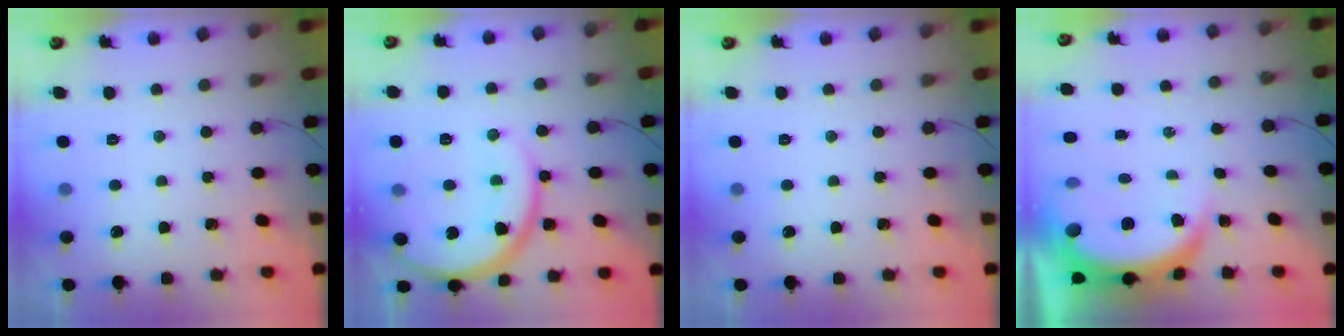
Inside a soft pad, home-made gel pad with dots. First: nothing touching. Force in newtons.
{"total": 14.8, "press": 14.7, "slide": 1.2}
{"total": 0.0}
{"total": 8.4, "press": 8.3, "slide": 1.0}